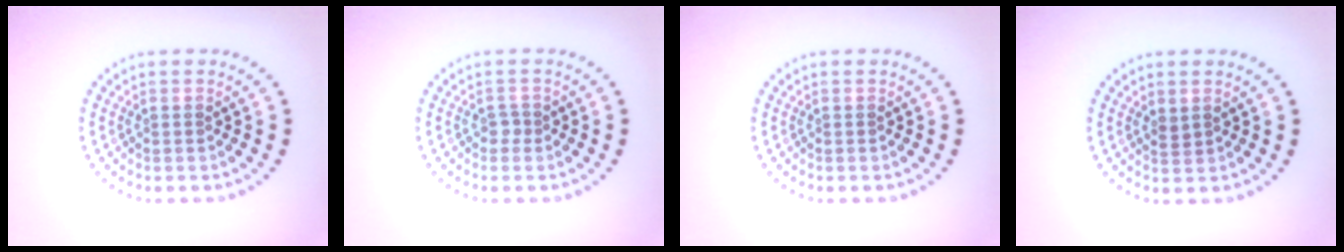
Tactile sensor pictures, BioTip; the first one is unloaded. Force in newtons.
{"total": 0.9, "press": 0.6, "slide": 0.6}
{"total": 0.0}
{"total": 0.9, "press": 0.7, "slide": 0.5}